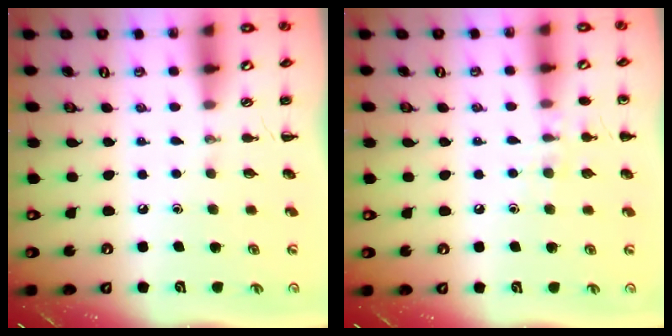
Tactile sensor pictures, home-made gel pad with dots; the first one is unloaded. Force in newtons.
{"total": 7.4, "press": 7.1, "slide": 2.0}